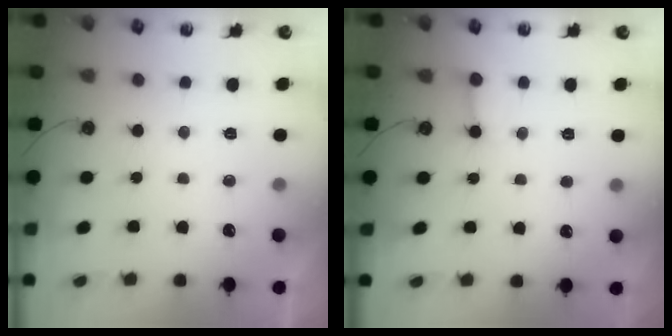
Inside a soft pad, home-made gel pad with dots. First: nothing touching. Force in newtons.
{"total": 3.0, "press": 2.9, "slide": 0.3}